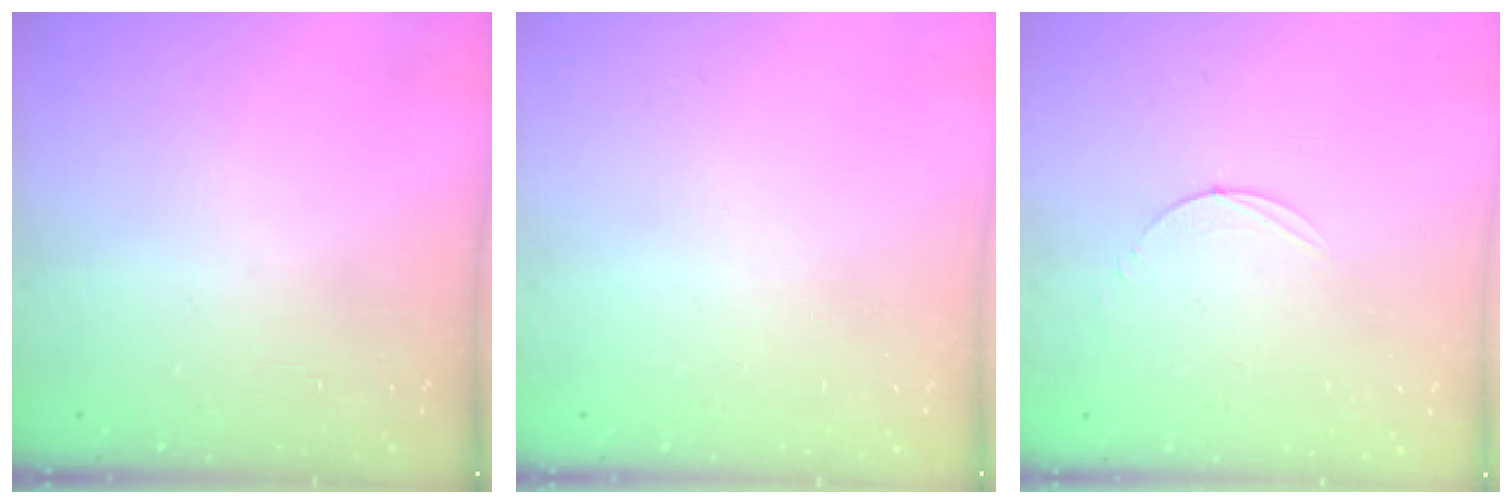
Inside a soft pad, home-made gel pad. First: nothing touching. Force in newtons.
{"total": 0.0}
{"total": 3.0, "press": 3.0, "slide": 0.3}